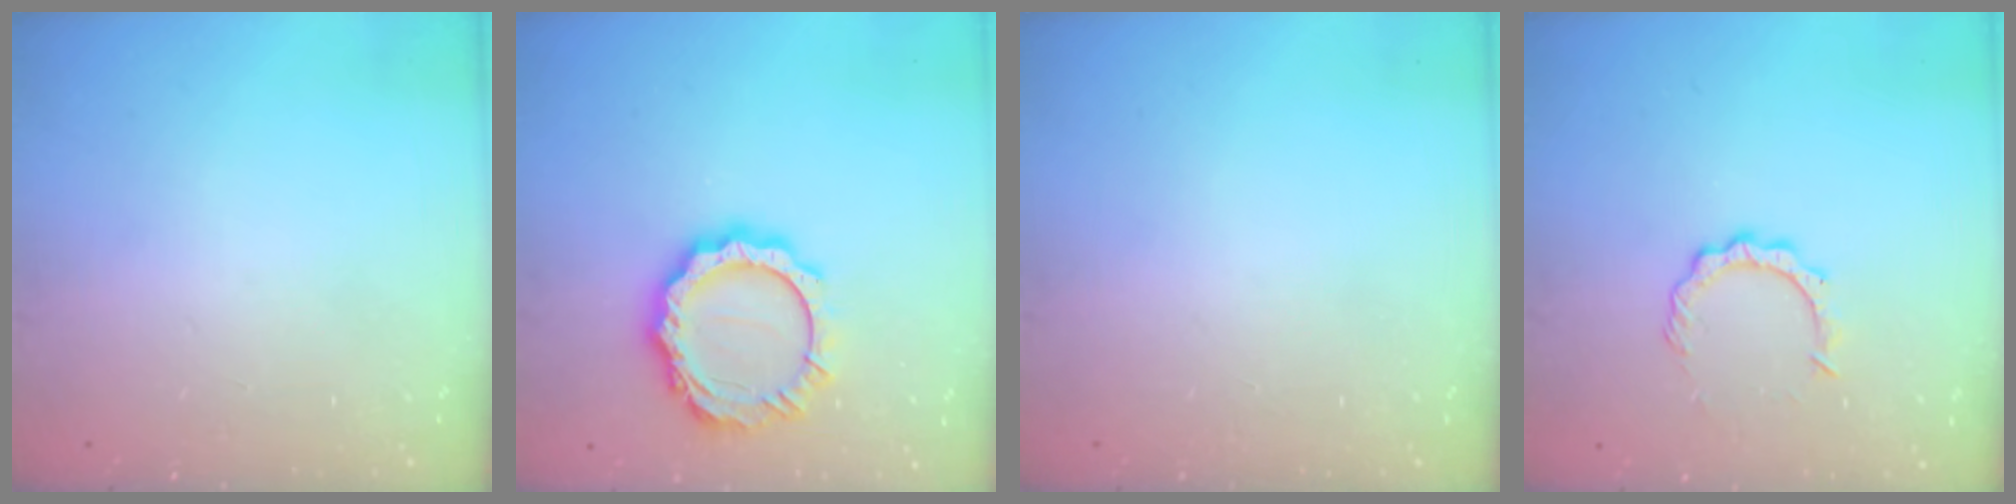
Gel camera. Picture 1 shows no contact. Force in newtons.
{"total": 13.9, "press": 13.9, "slide": 1.1}
{"total": 0.0}
{"total": 4.8, "press": 4.8, "slide": 0.4}